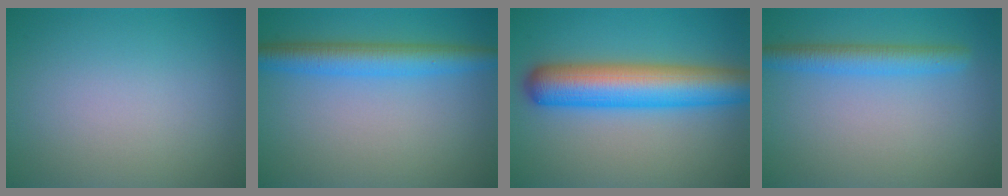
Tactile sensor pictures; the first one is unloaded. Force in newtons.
{"total": 4.6, "press": 4.6, "slide": 0.1}
{"total": 8.7, "press": 8.7, "slide": 0.2}
{"total": 3.2, "press": 3.2, "slide": 0.1}